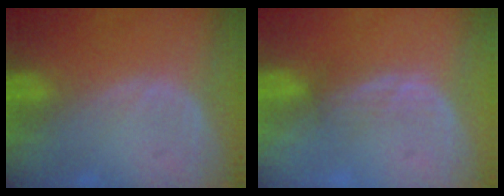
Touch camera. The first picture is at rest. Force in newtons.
{"total": 2.2, "press": 2.1, "slide": 0.2}